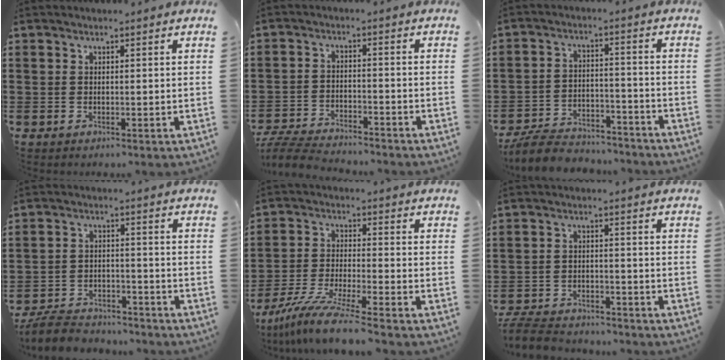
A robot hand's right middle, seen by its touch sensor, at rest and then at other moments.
{"total": 6.0, "force": [-5.9, 0.6, 1.4], "torque": [-0.035, 0.001, -0.116]}
{"total": 7.3, "force": [-7.0, 1.3, 1.7], "torque": [-0.036, 0.014, -0.138]}
{"total": 5.9, "force": [-5.7, 0.9, 1.1], "torque": [-0.035, 0.004, -0.115]}
{"total": 8.9, "force": [-7.7, -0.3, 4.4], "torque": [-0.093, -0.009, -0.151]}
{"total": 5.4, "force": [-5.2, 0.9, 0.9], "torque": [-0.031, 0.002, -0.107]}